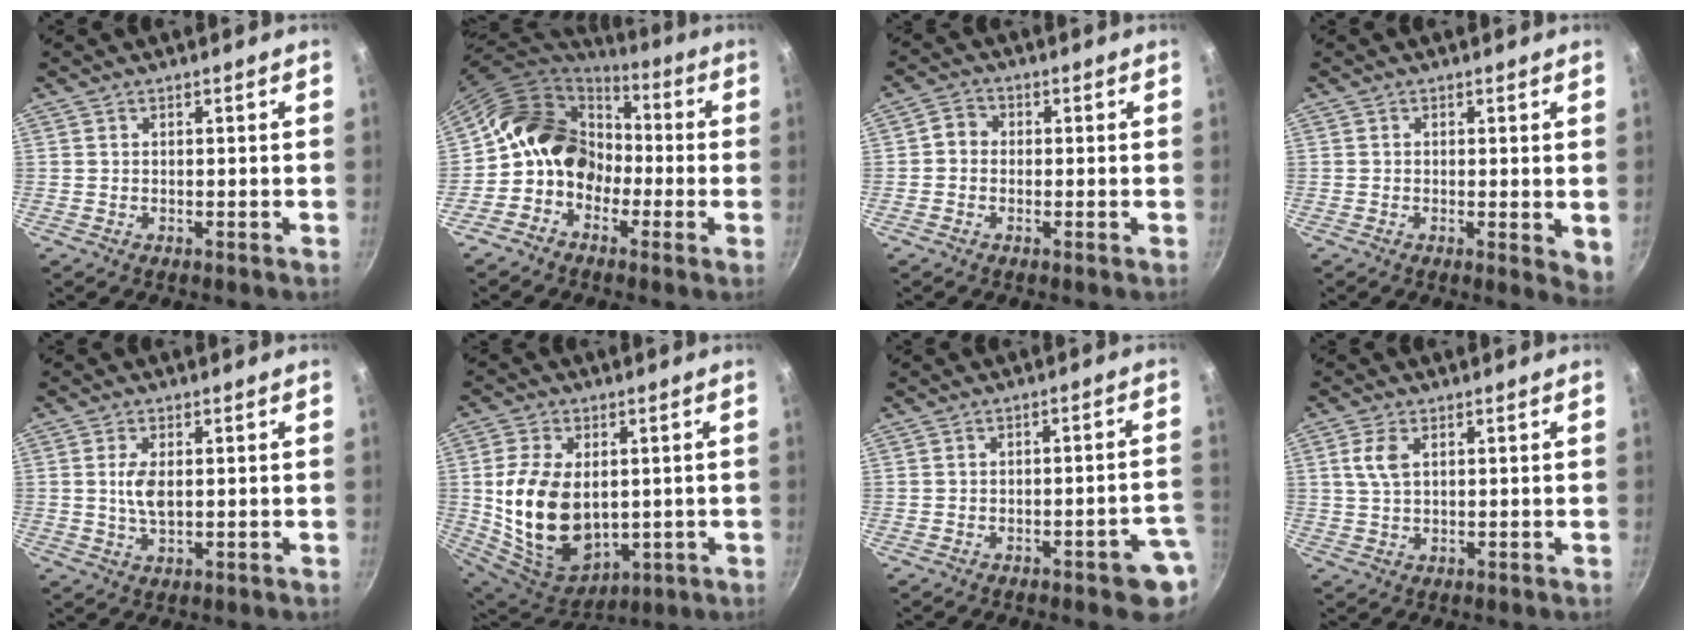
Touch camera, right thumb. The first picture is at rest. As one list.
[{"total": 14.5, "force": [-1.7, 12.1, 7.7], "torque": [-0.089, 0.048, -0.048]}, {"total": 2.9, "force": [-0.3, 2.6, 1.3], "torque": [-0.016, 0.008, -0.018]}, {"total": 3.7, "force": [0.0, 1.4, 3.4], "torque": [-0.041, -0.011, -0.002]}, {"total": 4.4, "force": [0.6, 2.1, 3.8], "torque": [-0.076, -0.002, 0.012]}, {"total": 18.2, "force": [0.7, 12.2, 13.4], "torque": [-0.232, -0.020, 0.036]}, {"total": 6.7, "force": [-2.7, 2.5, 5.6], "torque": [-0.038, 0.033, -0.024]}, {"total": 4.2, "force": [1.4, 2.2, 3.3], "torque": [-0.068, 0.000, 0.027]}]